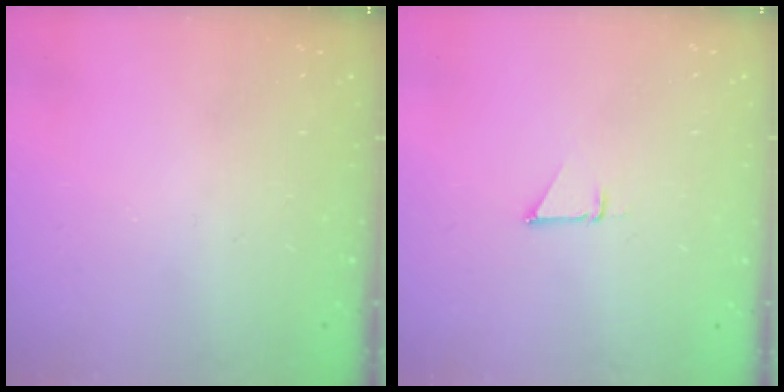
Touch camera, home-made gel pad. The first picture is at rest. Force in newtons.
{"total": 2.5, "press": 2.5, "slide": 0.1}